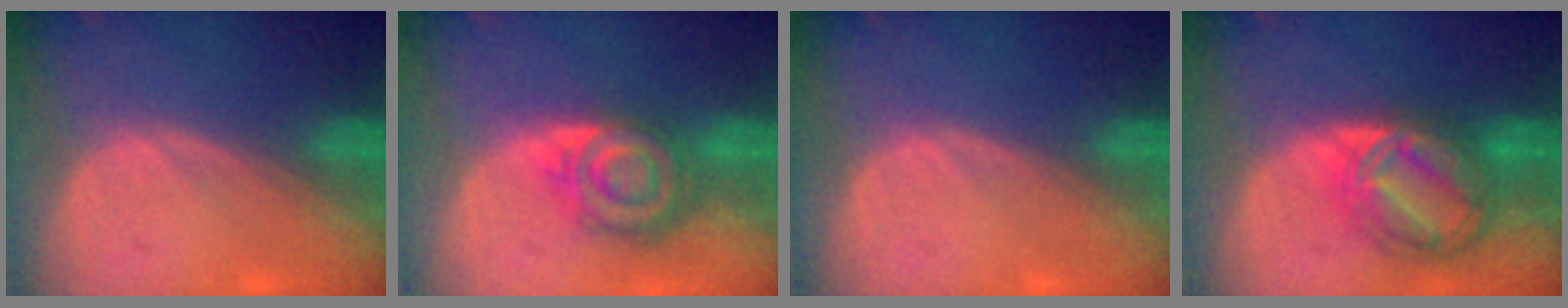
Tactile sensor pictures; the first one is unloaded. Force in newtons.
{"total": 8.1, "press": 7.1, "slide": 3.9}
{"total": 0.0}
{"total": 9.0, "press": 9.0, "slide": 0.6}